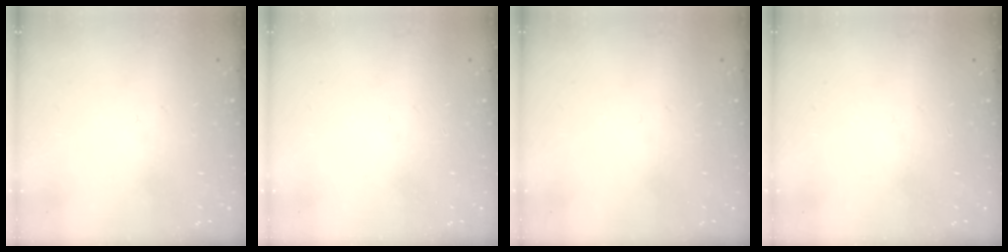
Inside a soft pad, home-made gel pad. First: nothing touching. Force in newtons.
{"total": 0.0}
{"total": 0.0}
{"total": 0.0}